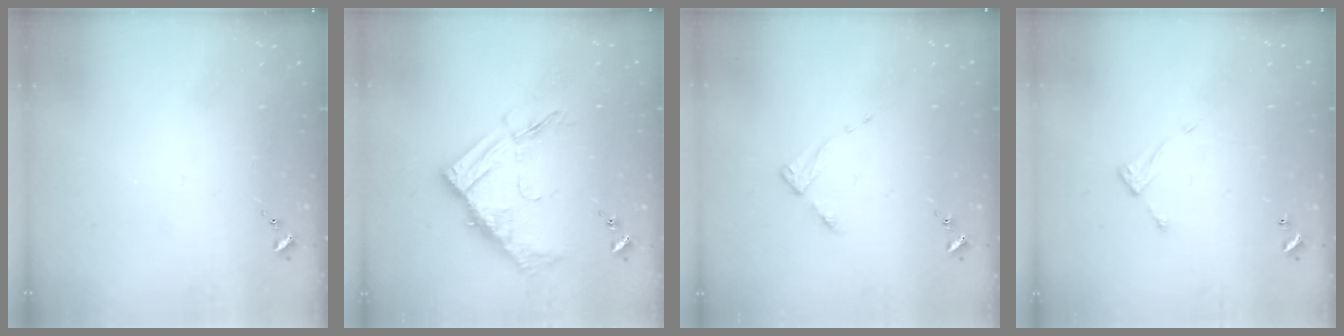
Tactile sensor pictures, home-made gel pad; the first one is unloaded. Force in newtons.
{"total": 14.1, "press": 14.0, "slide": 1.1}
{"total": 3.7, "press": 3.6, "slide": 0.4}
{"total": 5.5, "press": 5.5, "slide": 0.2}